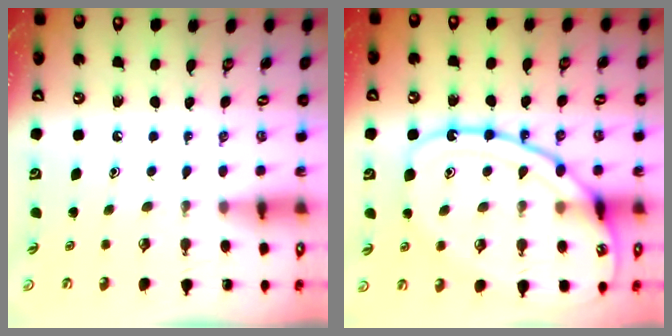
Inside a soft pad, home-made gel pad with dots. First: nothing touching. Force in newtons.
{"total": 17.3, "press": 17.2, "slide": 1.6}